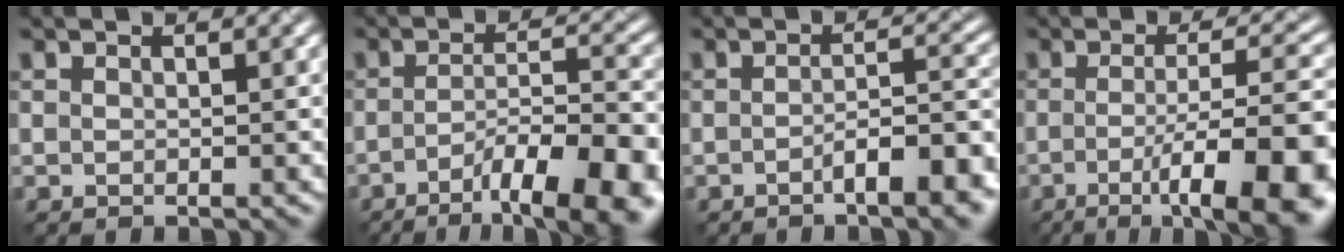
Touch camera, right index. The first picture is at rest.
{"total": 12.1, "force": [-6.2, 3.3, 9.8], "torque": [-0.127, -0.007, -0.087]}
{"total": 6.1, "force": [-2.9, 1.6, 5.2], "torque": [-0.066, 0.006, -0.049]}
{"total": 12.2, "force": [-3.6, 3.3, 11.2], "torque": [-0.138, -0.005, -0.045]}